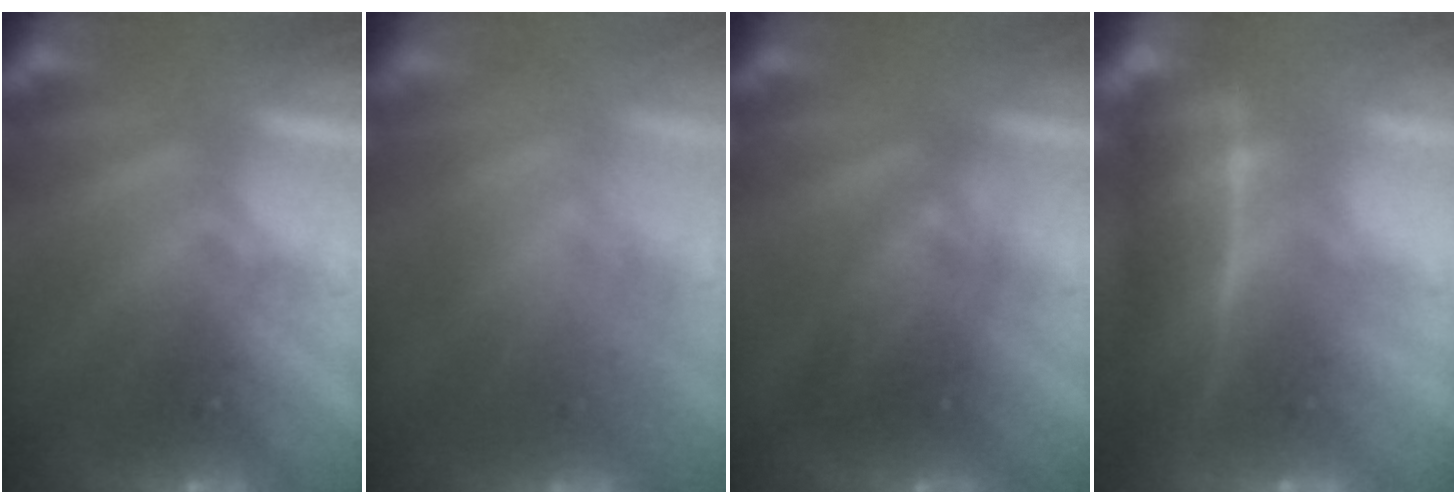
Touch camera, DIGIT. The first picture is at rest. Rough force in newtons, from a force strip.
{"total": 3.7}
{"total": 2.9}
{"total": 7.1}